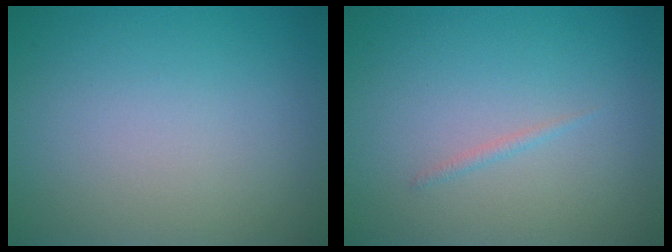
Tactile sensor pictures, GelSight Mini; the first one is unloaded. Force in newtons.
{"total": 0.5, "press": 0.5, "slide": 0.1}